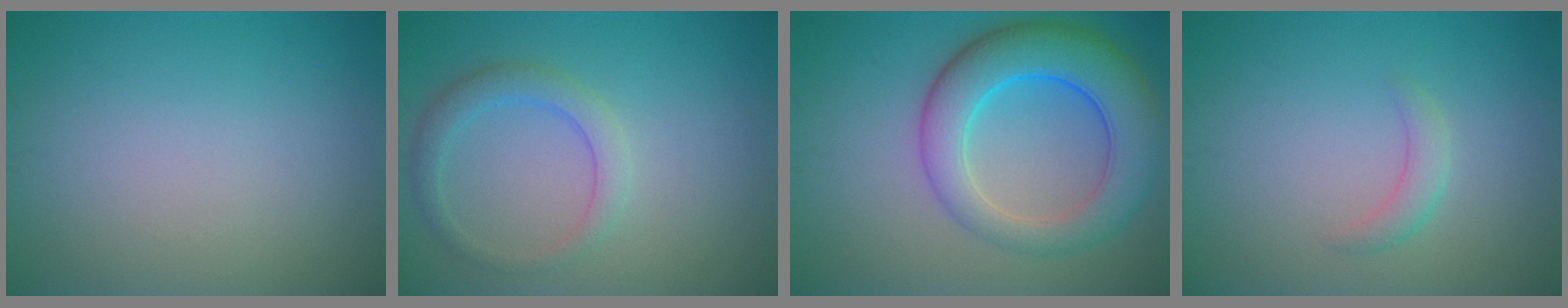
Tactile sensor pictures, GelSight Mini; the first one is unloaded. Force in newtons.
{"total": 2.6, "press": 2.6, "slide": 0.2}
{"total": 8.4, "press": 8.4, "slide": 0.2}
{"total": 1.6, "press": 1.6, "slide": 0.1}